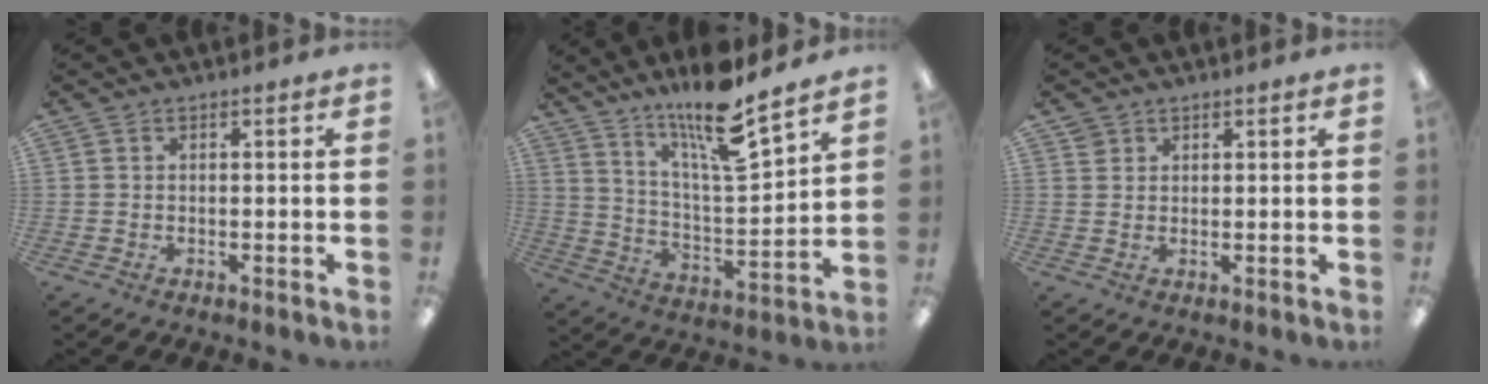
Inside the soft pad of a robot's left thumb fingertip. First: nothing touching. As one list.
[{"total": 14.7, "force": [12.1, 1.9, 8.1], "torque": [-0.147, -0.086, 0.200]}, {"total": 1.9, "force": [1.3, 1.4, 0.1], "torque": [0.003, -0.005, 0.025]}]